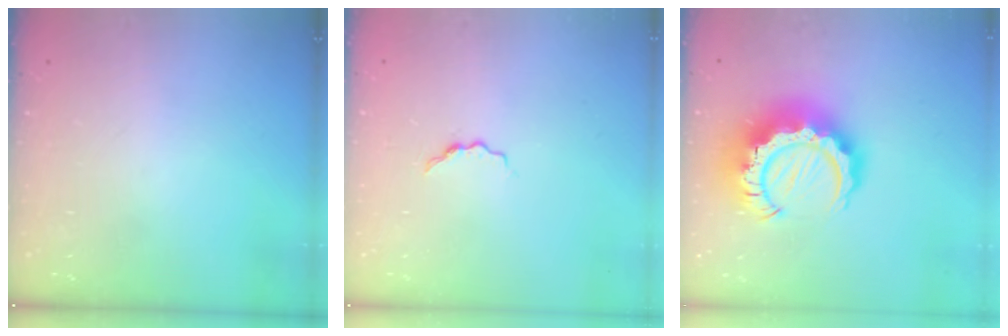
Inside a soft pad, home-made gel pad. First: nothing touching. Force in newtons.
{"total": 4.7, "press": 4.6, "slide": 0.7}
{"total": 16.9, "press": 16.8, "slide": 1.7}